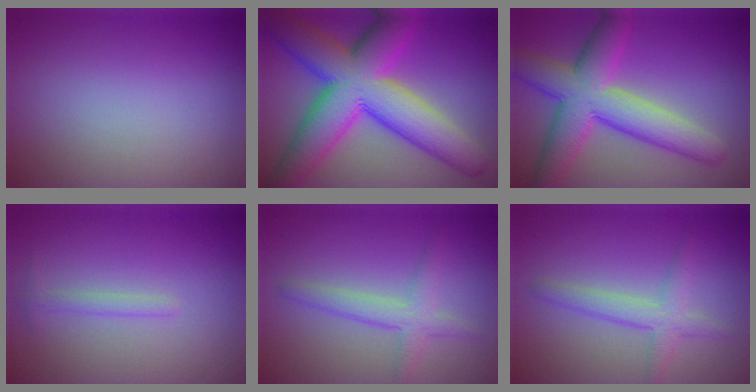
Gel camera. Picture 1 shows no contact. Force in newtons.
{"total": 13.4, "press": 13.4, "slide": 0.3}
{"total": 8.6, "press": 8.6, "slide": 0.3}
{"total": 1.1, "press": 1.1, "slide": 0.0}
{"total": 2.8, "press": 2.8, "slide": 0.2}
{"total": 2.8, "press": 2.8, "slide": 0.2}